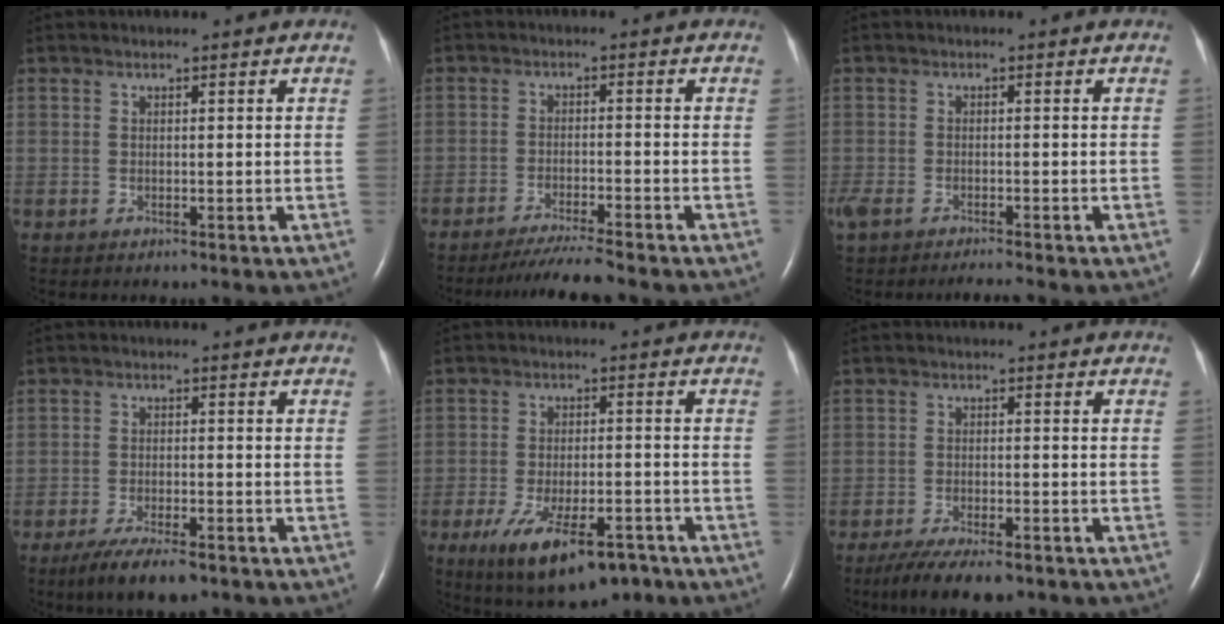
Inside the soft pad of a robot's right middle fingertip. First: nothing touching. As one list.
[{"total": 5.9, "force": [-5.3, -0.9, 2.4], "torque": [-0.041, -0.023, -0.091]}, {"total": 5.1, "force": [-4.1, 0.9, 2.8], "torque": [-0.065, -0.006, -0.074]}, {"total": 7.2, "force": [-5.2, 1.7, 4.8], "torque": [-0.084, -0.014, -0.082]}, {"total": 12.9, "force": [-7.9, 4.9, 8.9], "torque": [-0.155, -0.010, -0.118]}, {"total": 9.0, "force": [-6.7, 2.5, 5.5], "torque": [-0.088, -0.016, -0.105]}]